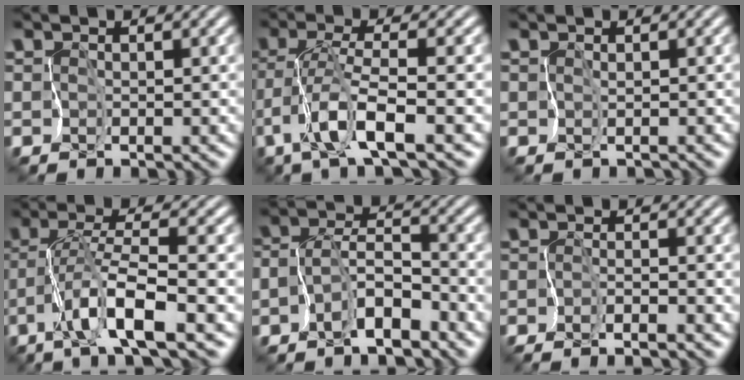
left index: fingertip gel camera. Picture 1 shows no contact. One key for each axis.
{"total": 4.7, "fx": -2.2, "fy": -0.3, "fz": 4.2, "tx": -0.095, "ty": 0.004, "tz": -0.053}
{"total": 0.0}
{"total": 5.8, "fx": -2.9, "fy": -0.4, "fz": 5.0, "tx": -0.102, "ty": 0.009, "tz": -0.062}
{"total": 4.2, "fx": -2.8, "fy": 1.5, "fz": 2.6, "tx": -0.041, "ty": 0.004, "tz": -0.065}
{"total": 1.8, "fx": -1.5, "fy": -0.9, "fz": 0.4, "tx": -0.018, "ty": -0.005, "tz": -0.037}